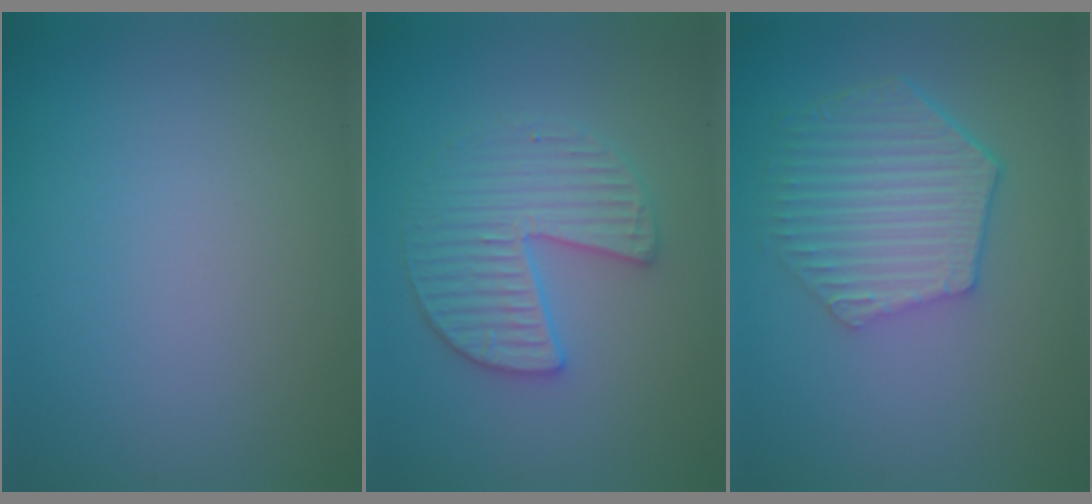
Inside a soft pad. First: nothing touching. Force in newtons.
{"total": 3.5, "press": 3.4, "slide": 0.6}
{"total": 6.0, "press": 4.4, "slide": 4.0}